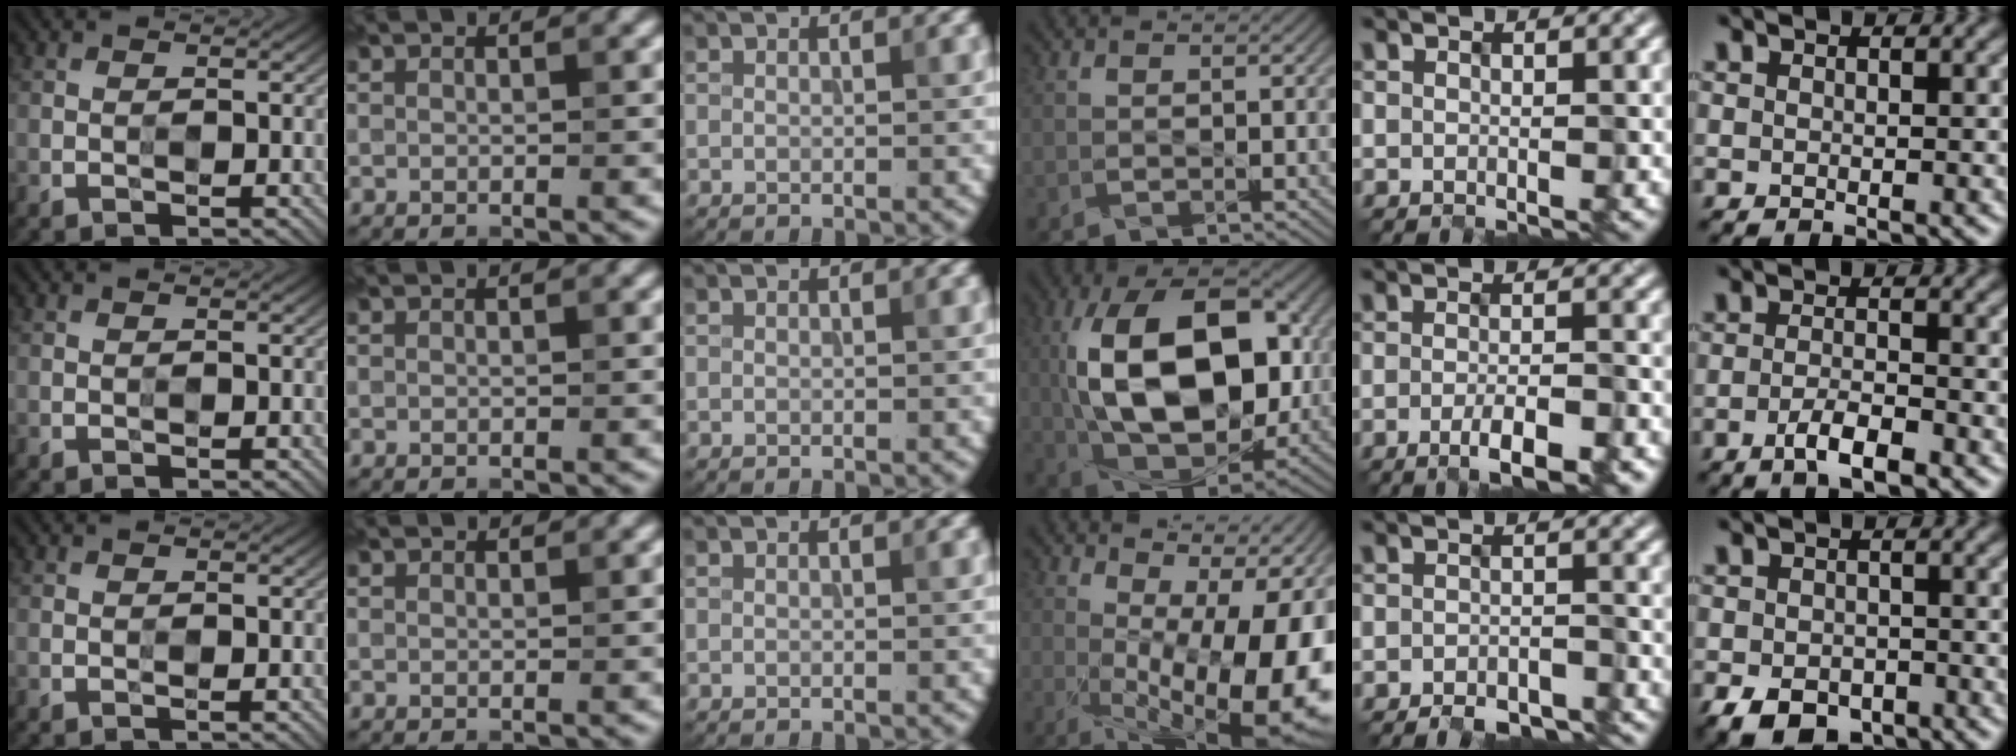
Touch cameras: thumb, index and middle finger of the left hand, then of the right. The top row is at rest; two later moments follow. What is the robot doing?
{"motion": "extract", "object": "keycard holder"}